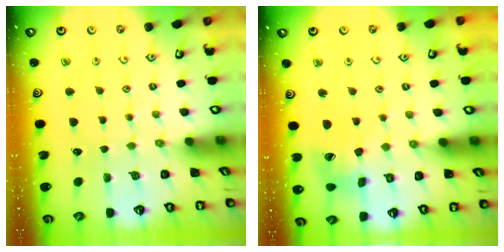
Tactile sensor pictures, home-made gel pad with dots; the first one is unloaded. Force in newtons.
{"total": 14.3, "press": 14.2, "slide": 2.1}